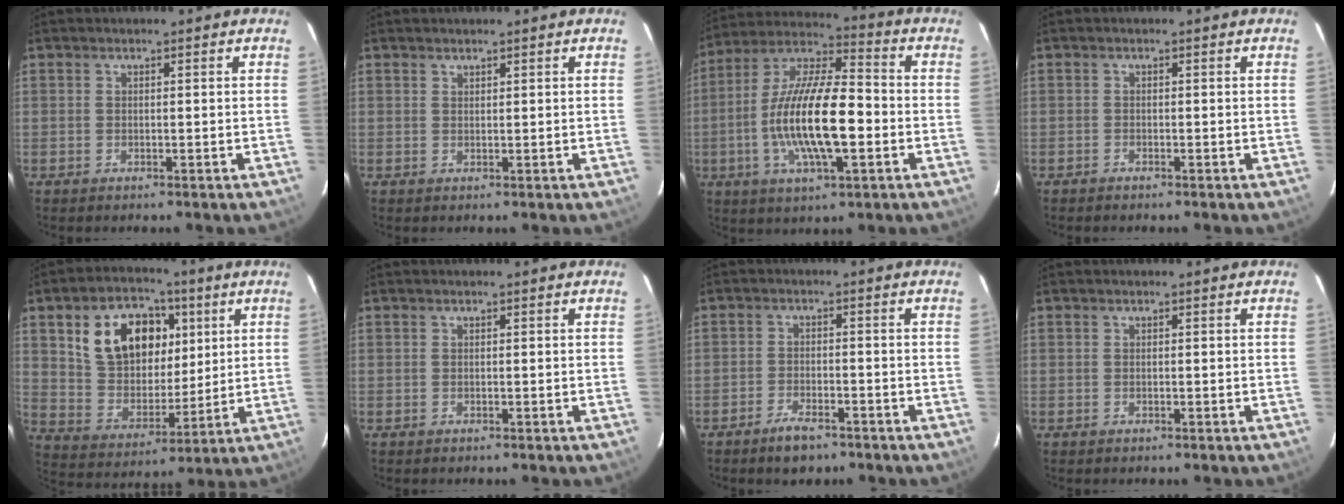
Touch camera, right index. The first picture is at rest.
{"total": 0.6, "force": [0.6, 0.2, 0.0], "torque": [0.000, 0.001, 0.012]}
{"total": 17.7, "force": [-3.5, 5.3, 16.5], "torque": [-0.318, -0.004, -0.068]}
{"total": 0.5, "force": [-0.5, 0.1, 0.0], "torque": [-0.003, 0.001, -0.011]}
{"total": 16.9, "force": [6.3, 11.4, 10.8], "torque": [-0.212, 0.034, 0.127]}
{"total": 0.0}
{"total": 4.7, "force": [-3.6, 2.0, 2.4], "torque": [-0.059, 0.001, -0.061]}
{"total": 0.0}